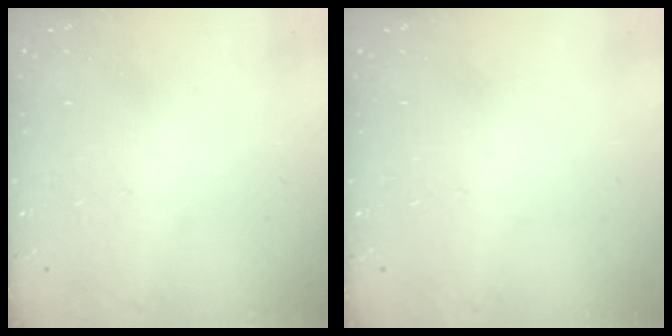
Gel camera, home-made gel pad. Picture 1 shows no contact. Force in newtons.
{"total": 0.0}